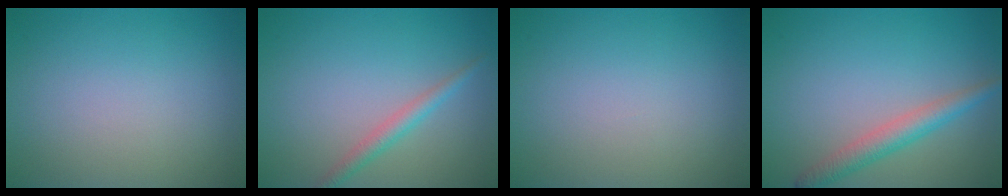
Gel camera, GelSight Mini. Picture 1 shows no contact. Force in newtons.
{"total": 1.8, "press": 1.8, "slide": 0.0}
{"total": 0.0}
{"total": 2.9, "press": 2.9, "slide": 0.1}